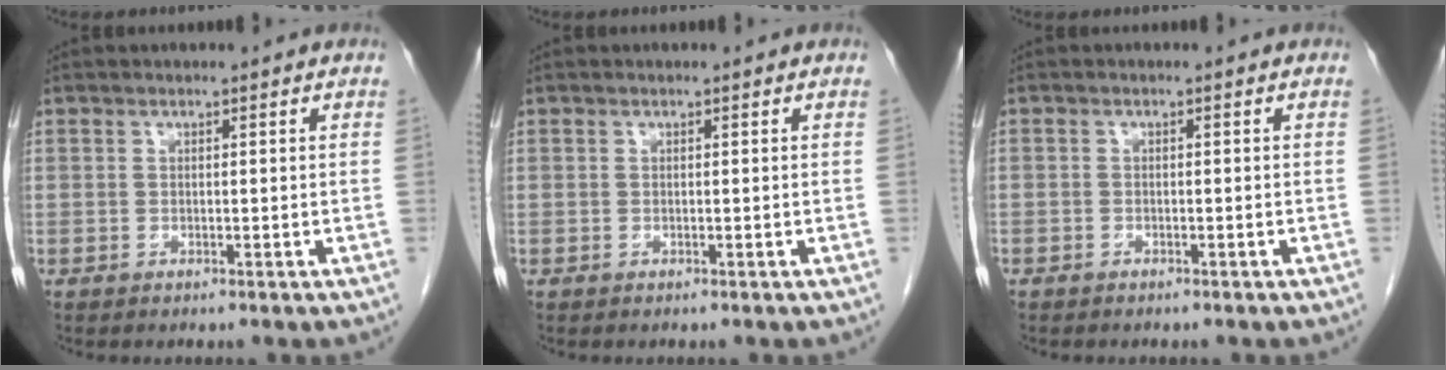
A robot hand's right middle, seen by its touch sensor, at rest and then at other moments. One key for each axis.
{"total": 0.0}
{"total": 0.8, "fx": -0.6, "fy": 0.5, "fz": 0.1, "tx": -0.008, "ty": 0.003, "tz": -0.012}